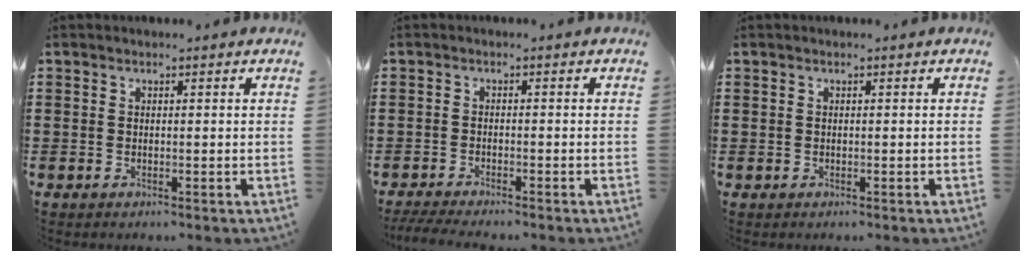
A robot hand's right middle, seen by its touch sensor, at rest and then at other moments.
{"total": 2.4, "force": [-2.3, 0.0, 0.7], "torque": [-0.020, -0.005, -0.048]}
{"total": 0.0}